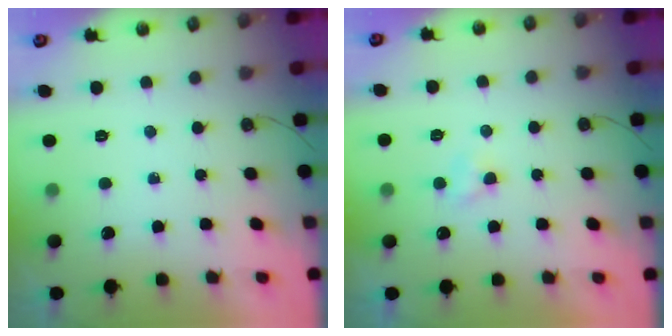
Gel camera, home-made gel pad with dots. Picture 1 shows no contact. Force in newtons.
{"total": 2.9, "press": 2.8, "slide": 0.5}